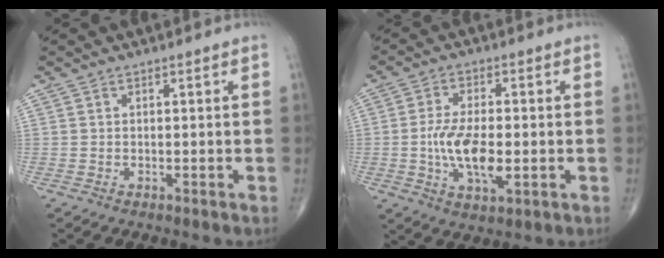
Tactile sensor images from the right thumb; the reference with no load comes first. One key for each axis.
{"total": 10.3, "fx": -1.4, "fy": 4.6, "fz": 9.2, "tx": -0.174, "ty": -0.002, "tz": -0.025}